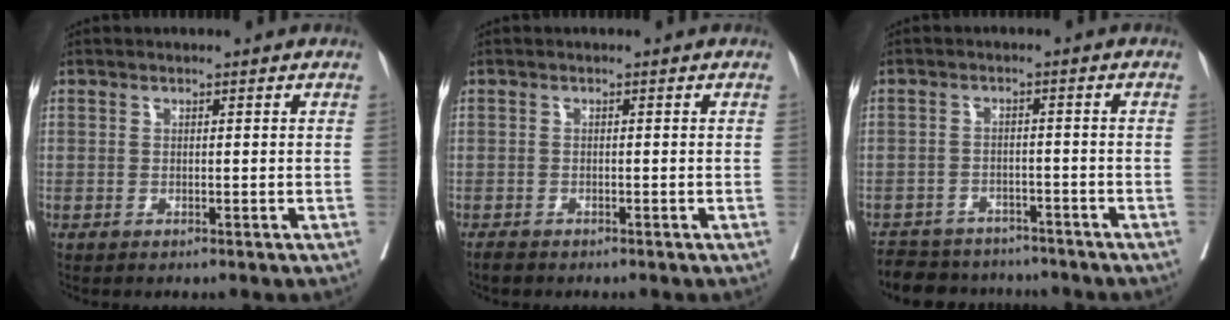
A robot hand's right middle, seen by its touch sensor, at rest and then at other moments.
{"total": 1.2, "force": [-1.1, 0.4, 0.4], "torque": [-0.010, -0.002, -0.018]}
{"total": 9.9, "force": [-9.0, 3.7, 1.8], "torque": [-0.031, 0.009, -0.121]}